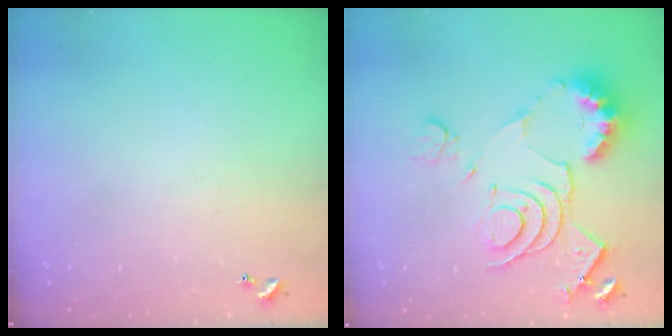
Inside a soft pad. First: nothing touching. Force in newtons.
{"total": 13.4, "press": 13.3, "slide": 1.5}